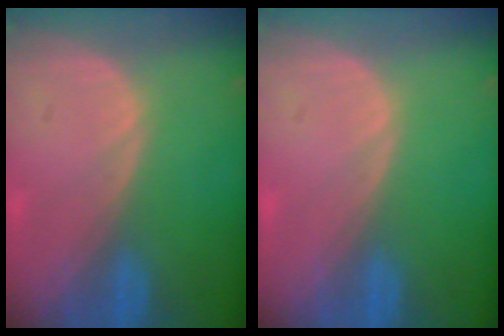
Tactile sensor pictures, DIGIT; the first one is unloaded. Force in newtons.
{"total": 0.0}